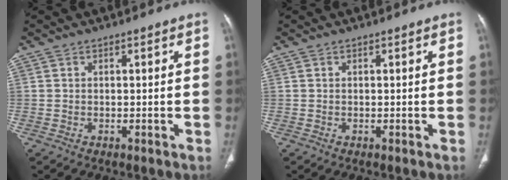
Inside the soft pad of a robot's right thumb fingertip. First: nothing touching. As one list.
[{"total": 0.0}]